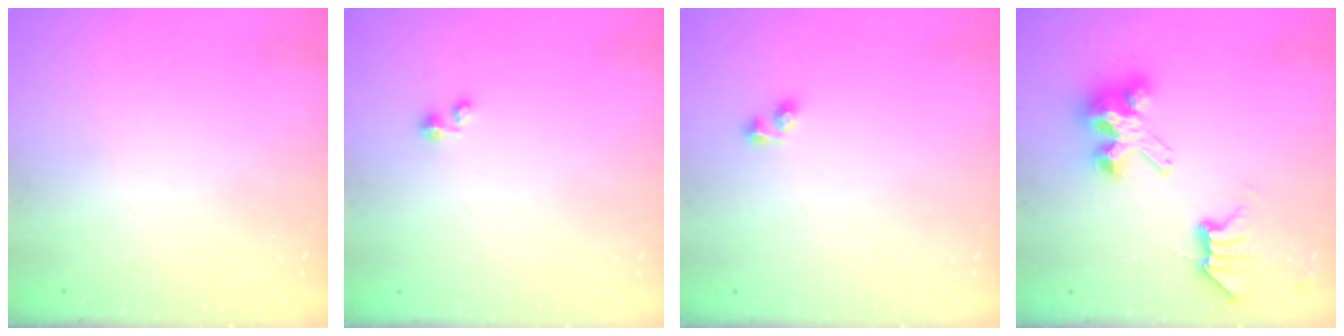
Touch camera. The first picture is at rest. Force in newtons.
{"total": 0.0}
{"total": 3.0, "press": 2.7, "slide": 1.3}
{"total": 7.4, "press": 7.4, "slide": 0.2}